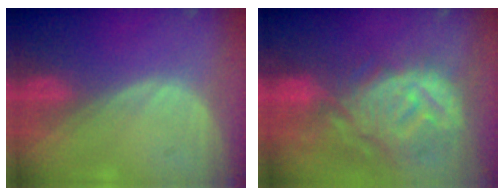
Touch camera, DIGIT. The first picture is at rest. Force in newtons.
{"total": 12.6, "press": 11.1, "slide": 5.8}